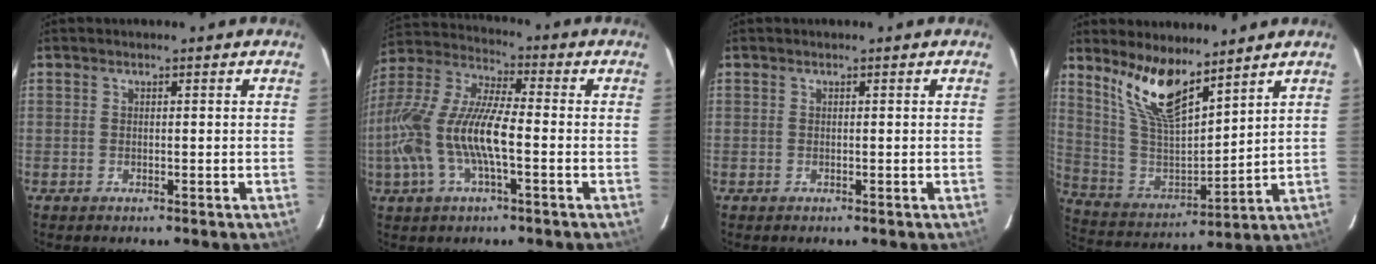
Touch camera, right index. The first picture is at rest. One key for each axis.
{"total": 17.3, "fx": -3.9, "fy": 5.2, "fz": 16.0, "tx": -0.330, "ty": -0.002, "tz": -0.078}
{"total": 0.0}
{"total": 13.4, "fx": 9.6, "fy": 3.9, "fz": 8.4, "tx": -0.167, "ty": -0.005, "tz": 0.201}